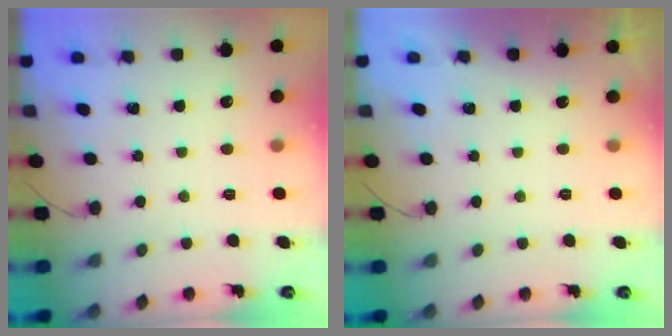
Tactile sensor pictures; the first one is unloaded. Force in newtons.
{"total": 0.0}